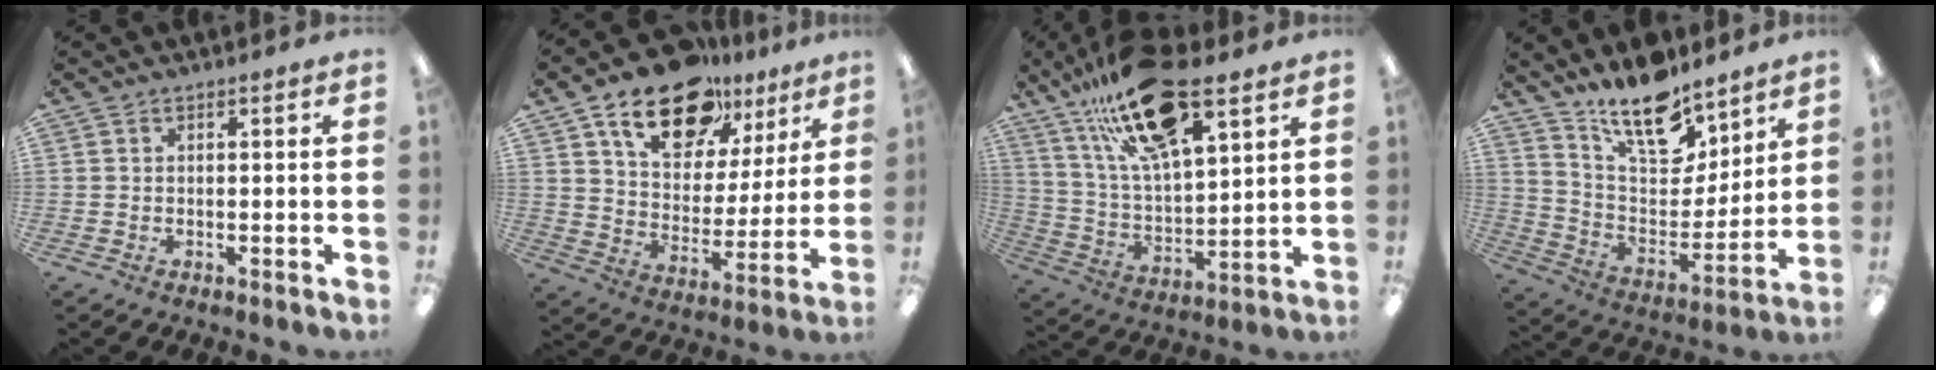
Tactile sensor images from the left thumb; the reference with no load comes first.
{"total": 18.0, "force": [12.3, 9.8, 8.8], "torque": [-0.143, -0.066, 0.217]}
{"total": 23.4, "force": [15.1, 8.5, 15.8], "torque": [-0.274, -0.064, 0.260]}
{"total": 16.7, "force": [13.2, 7.0, 7.6], "torque": [-0.135, -0.091, 0.237]}